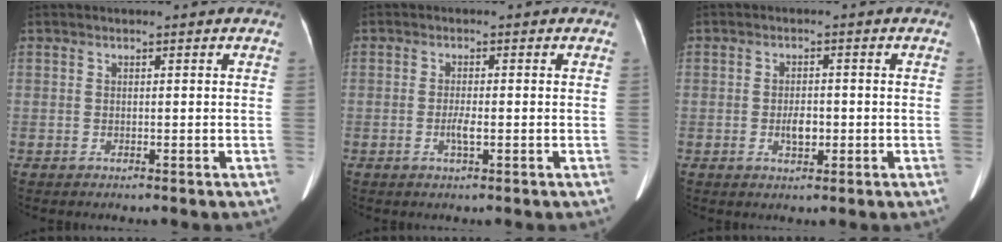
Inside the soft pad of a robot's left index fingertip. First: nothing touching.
{"total": 1.9, "force": [-0.6, 0.3, 1.8], "torque": [-0.036, -0.003, -0.011]}
{"total": 2.8, "force": [-0.8, 1.4, 2.3], "torque": [-0.043, 0.000, -0.010]}